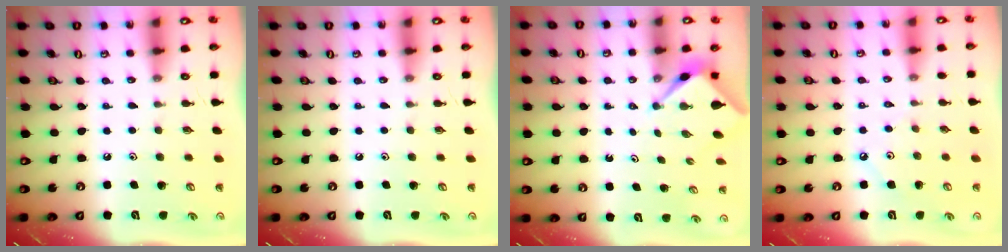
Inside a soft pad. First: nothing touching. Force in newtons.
{"total": 0.0}
{"total": 2.5, "press": 2.4, "slide": 0.3}
{"total": 2.8, "press": 2.8, "slide": 0.1}